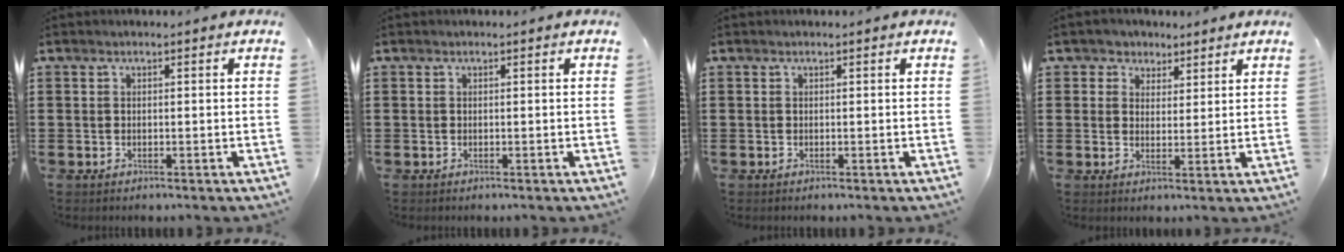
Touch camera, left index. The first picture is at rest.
{"total": 0.0}
{"total": 0.0}
{"total": 3.1, "force": [2.1, 2.2, -0.2], "torque": [-0.013, 0.013, 0.039]}